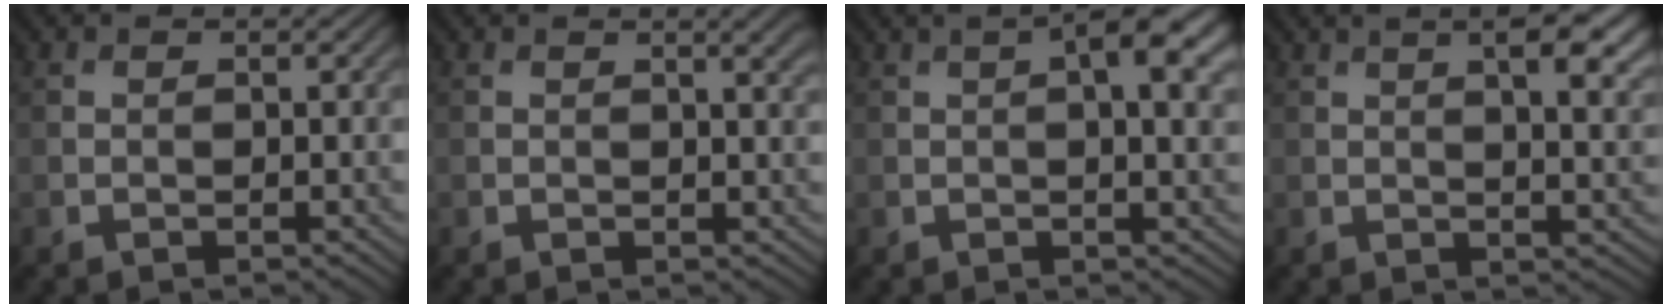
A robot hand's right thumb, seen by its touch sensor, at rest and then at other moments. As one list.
[{"total": 2.5, "force": [1.1, 0.5, 2.1], "torque": [-0.023, 0.001, 0.015]}, {"total": 6.5, "force": [2.1, 1.9, 5.9], "torque": [-0.089, 0.008, 0.030]}, {"total": 8.1, "force": [3.5, 2.6, 6.9], "torque": [-0.092, 0.017, 0.047]}]